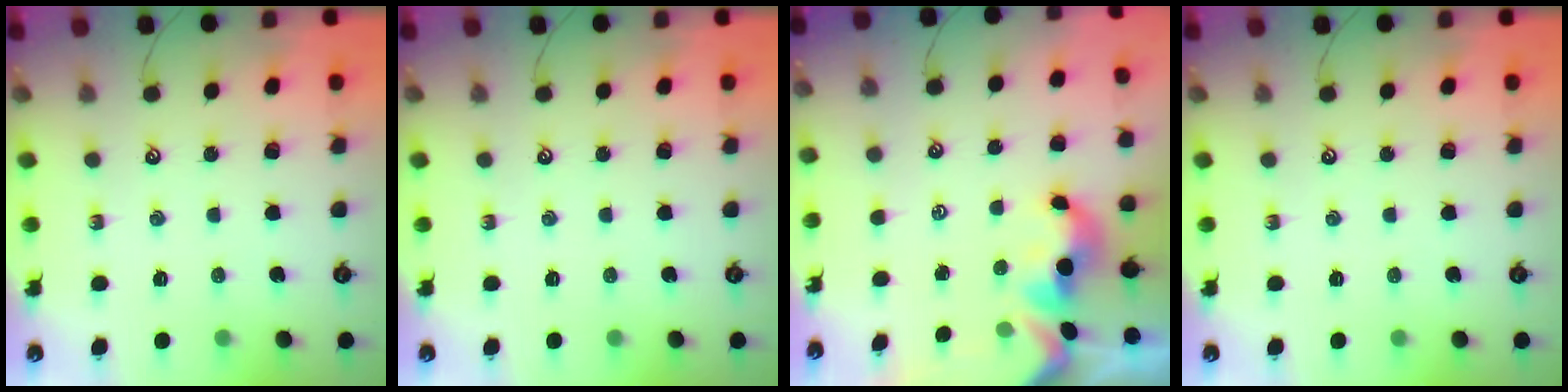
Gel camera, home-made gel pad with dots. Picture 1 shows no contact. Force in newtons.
{"total": 0.0}
{"total": 1.3, "press": 1.3, "slide": 0.0}
{"total": 0.0}